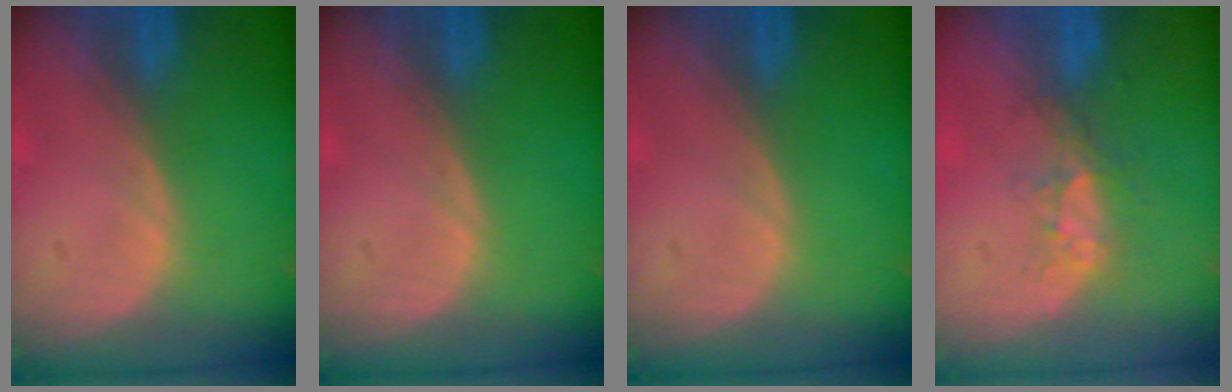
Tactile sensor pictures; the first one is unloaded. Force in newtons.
{"total": 0.0}
{"total": 0.0}
{"total": 3.7, "press": 3.2, "slide": 1.9}